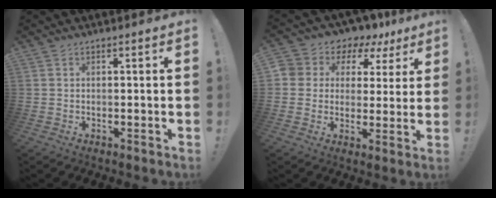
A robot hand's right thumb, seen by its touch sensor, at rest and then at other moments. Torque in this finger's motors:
{"motor_torque": [-0.22, 0.13, 0.24, 0.04, 0.14]}